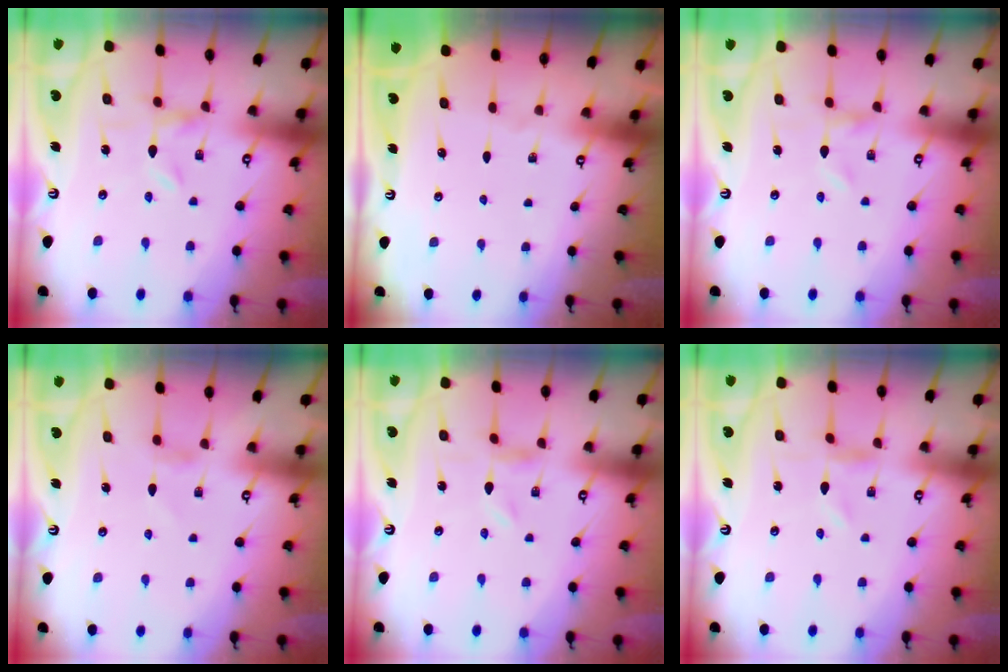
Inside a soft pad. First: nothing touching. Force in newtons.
{"total": 0.0}
{"total": 0.0}
{"total": 2.7, "press": 2.7, "slide": 0.3}
{"total": 0.0}
{"total": 0.0}